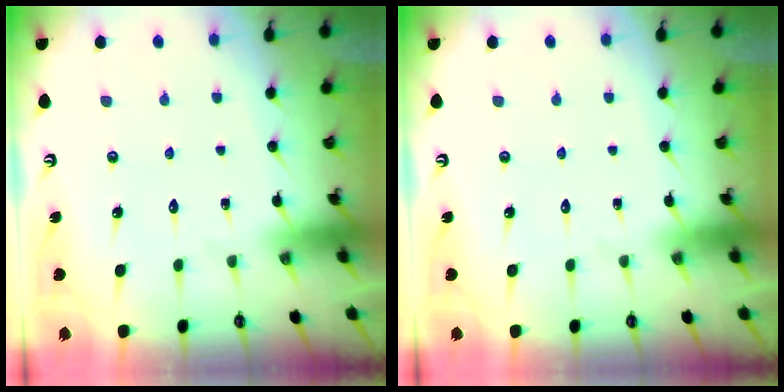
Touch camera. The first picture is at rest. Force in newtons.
{"total": 0.0}